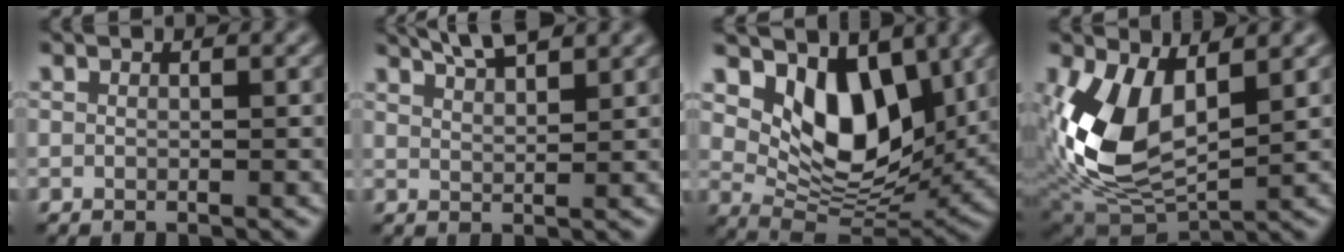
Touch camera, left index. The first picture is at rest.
{"total": 4.7, "force": [3.8, 1.2, 2.6], "torque": [-0.016, 0.017, 0.036]}
{"total": 8.1, "force": [3.3, 4.9, 5.6], "torque": [-0.093, -0.024, 0.052]}
{"total": 9.4, "force": [1.7, 5.3, 7.5], "torque": [-0.169, -0.016, 0.033]}